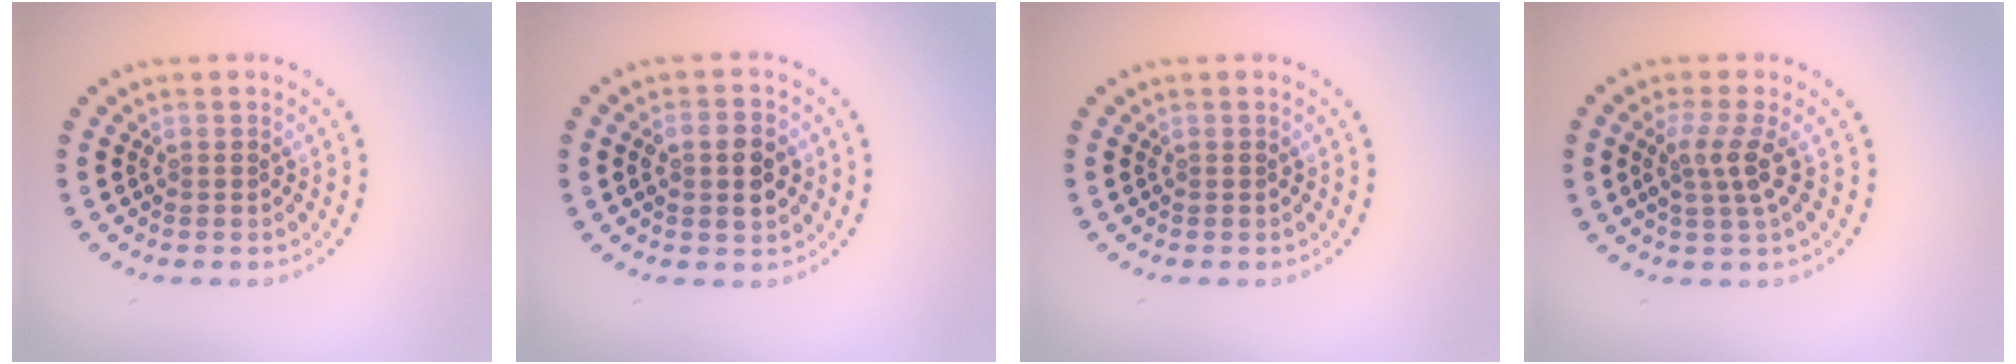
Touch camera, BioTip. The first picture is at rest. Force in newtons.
{"total": 3.0, "press": 3.0, "slide": 0.2}
{"total": 0.0}
{"total": 2.6, "press": 2.0, "slide": 1.7}